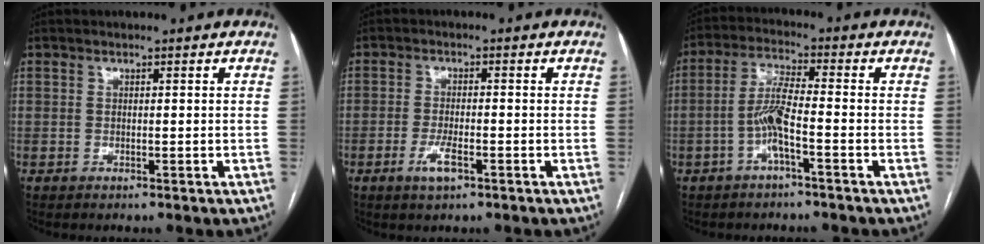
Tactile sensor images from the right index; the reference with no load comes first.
{"total": 3.5, "force": [-1.8, 0.8, 2.9], "torque": [-0.063, -0.002, -0.030]}
{"total": 5.7, "force": [-2.0, 0.2, 5.3], "torque": [-0.112, 0.015, -0.040]}